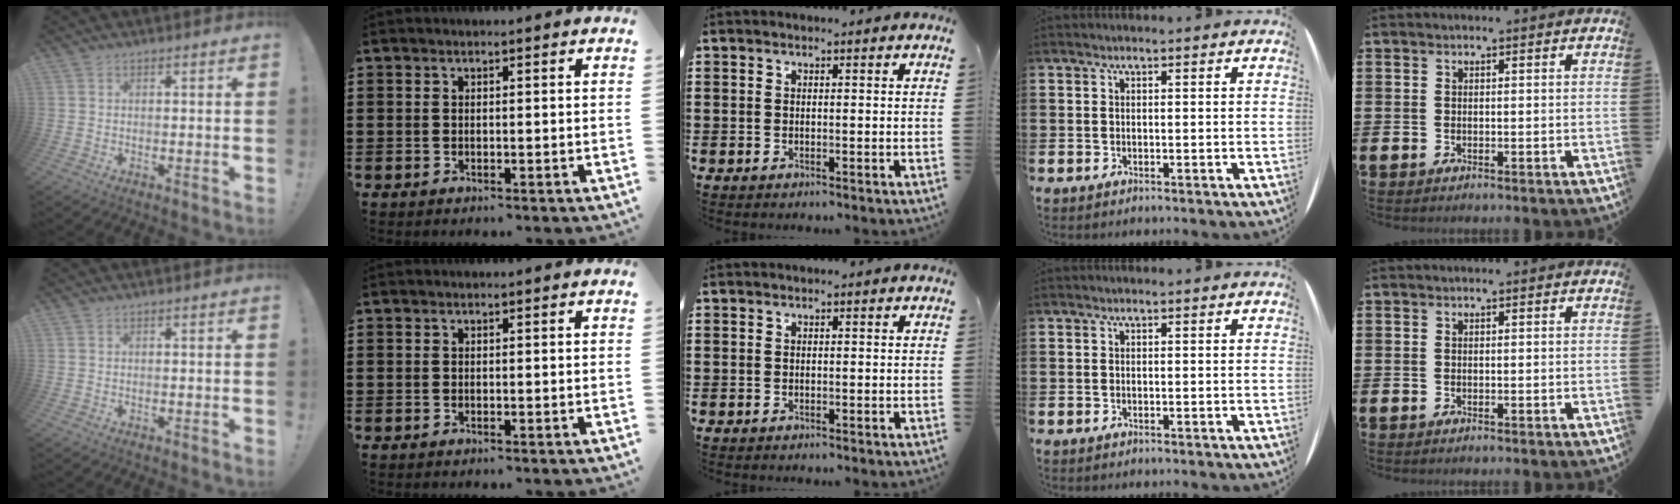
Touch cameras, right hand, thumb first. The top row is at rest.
{}